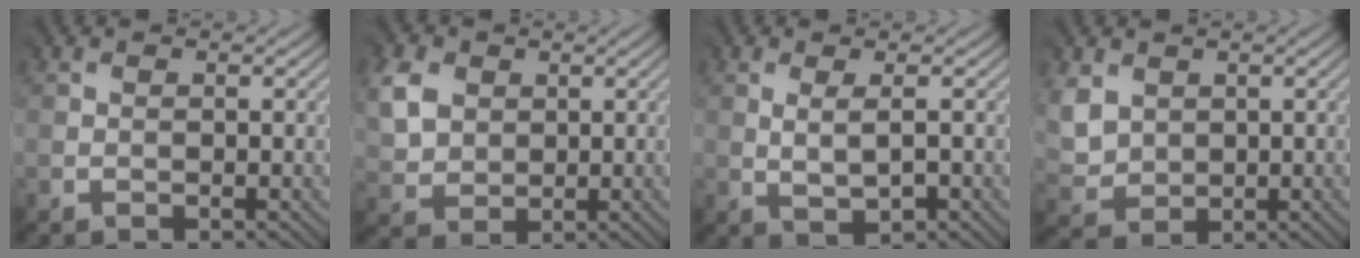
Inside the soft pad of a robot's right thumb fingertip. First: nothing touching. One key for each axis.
{"total": 5.0, "fx": 1.7, "fy": 4.2, "fz": 2.0, "tx": -0.075, "ty": 0.005, "tz": 0.033}
{"total": 2.0, "fx": 0.3, "fy": 0.6, "fz": 1.9, "tx": -0.042, "ty": -0.003, "tz": 0.011}
{"total": 4.6, "fx": 1.8, "fy": 3.8, "fz": 1.8, "tx": -0.069, "ty": -0.003, "tz": 0.041}